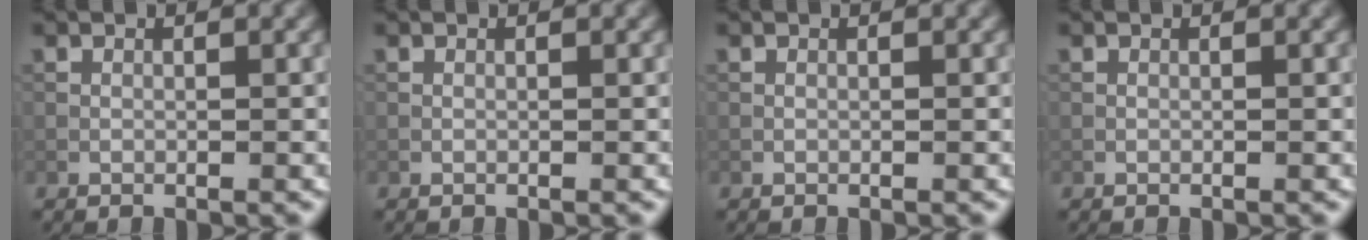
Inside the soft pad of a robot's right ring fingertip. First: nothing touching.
{"total": 0.0}
{"total": 0.0}
{"total": 0.0}